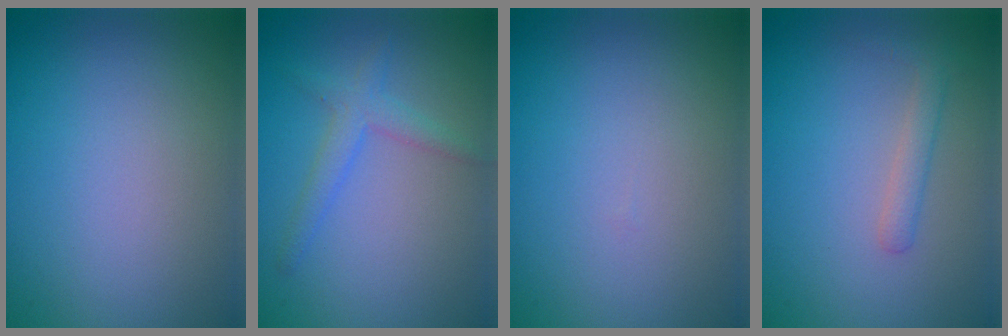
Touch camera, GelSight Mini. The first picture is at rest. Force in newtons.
{"total": 2.1, "press": 2.1, "slide": 0.1}
{"total": 0.0}
{"total": 1.6, "press": 1.6, "slide": 0.1}